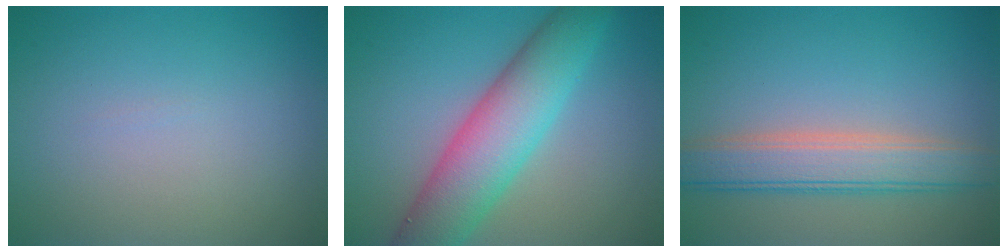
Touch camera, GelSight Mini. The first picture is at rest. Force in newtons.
{"total": 7.9, "press": 7.9, "slide": 0.3}
{"total": 5.0, "press": 5.0, "slide": 0.1}